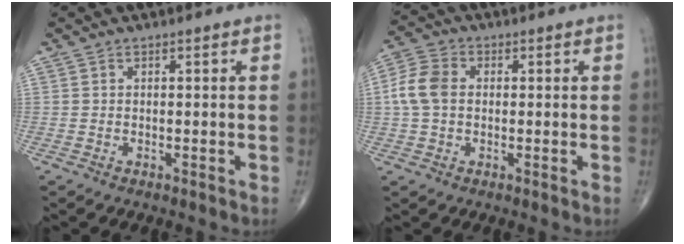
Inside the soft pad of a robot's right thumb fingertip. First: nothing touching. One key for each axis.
{"total": 6.8, "fx": 0.3, "fy": 4.9, "fz": 4.7, "tx": -0.104, "ty": 0.017, "tz": 0.000}